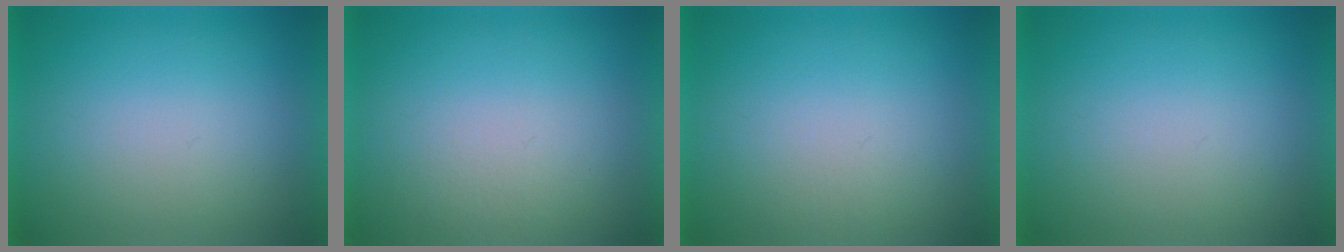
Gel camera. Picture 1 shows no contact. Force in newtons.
{"total": 1.9}
{"total": 1.0}
{"total": 0.0}